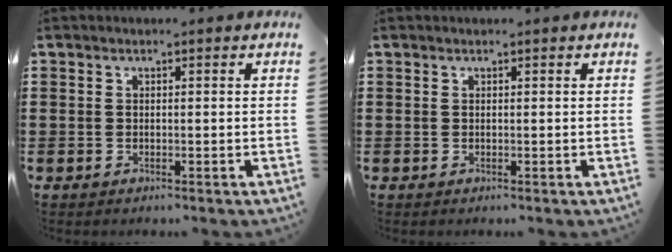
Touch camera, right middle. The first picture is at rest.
{"total": 0.0}